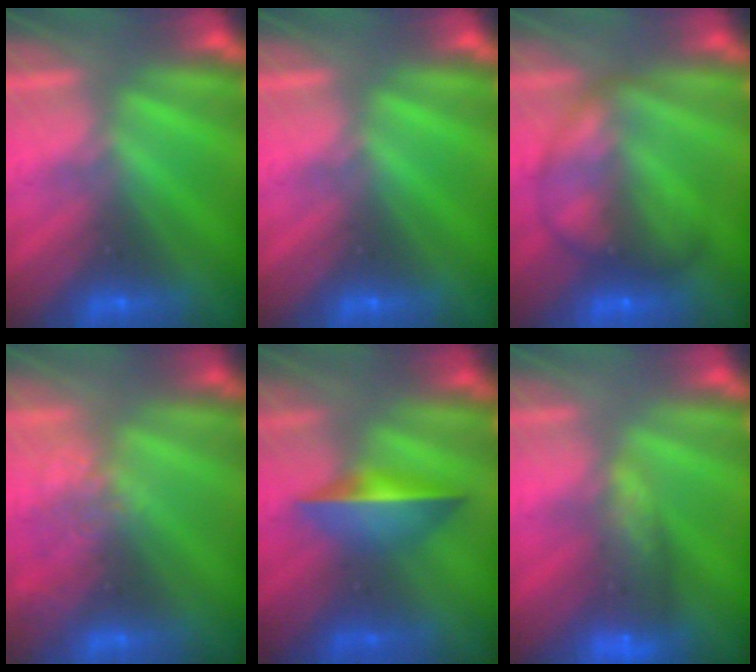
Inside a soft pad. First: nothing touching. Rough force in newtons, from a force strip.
{"total": 0.0}
{"total": 7.6}
{"total": 2.9}
{"total": 1.5}
{"total": 8.3}